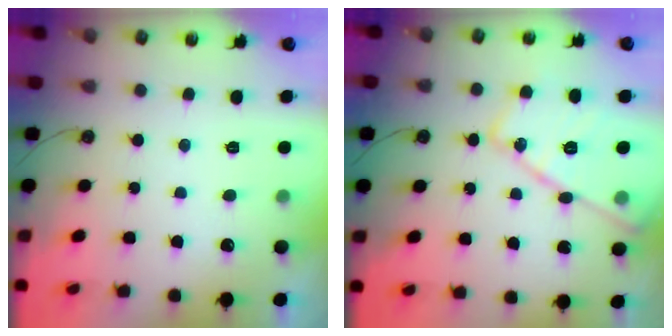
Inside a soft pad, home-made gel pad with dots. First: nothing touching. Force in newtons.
{"total": 17.2, "press": 17.2, "slide": 1.7}